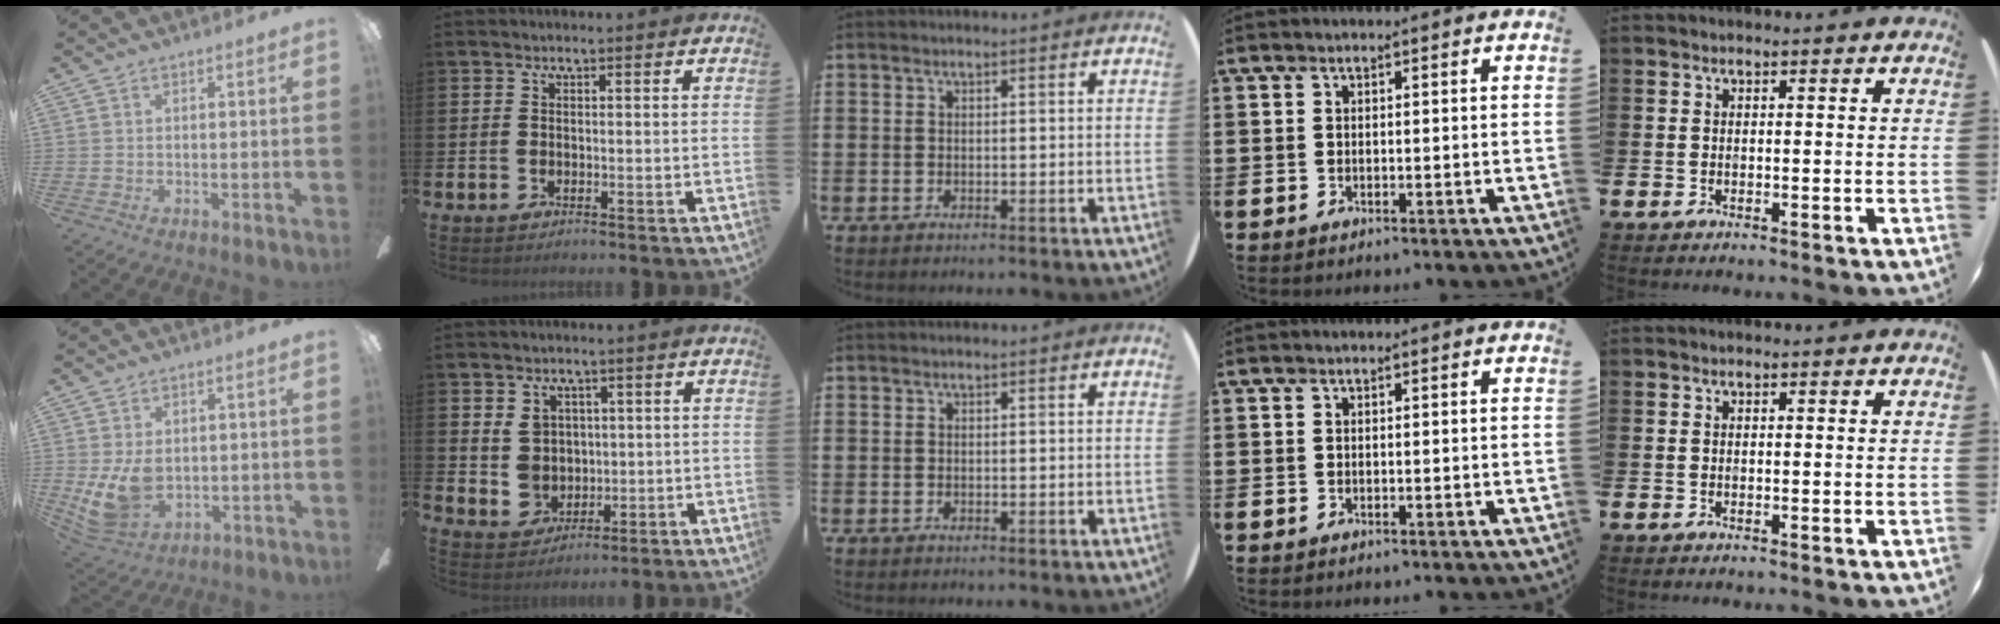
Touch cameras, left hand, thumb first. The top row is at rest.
{"thumb": {"total": 8.5, "force": [0.3, 6.0, 6.1], "torque": [-0.125, -0.005, 0.008]}, "index": {"total": 4.5, "force": [1.4, 4.1, 1.1], "torque": [-0.033, 0.009, 0.025]}}